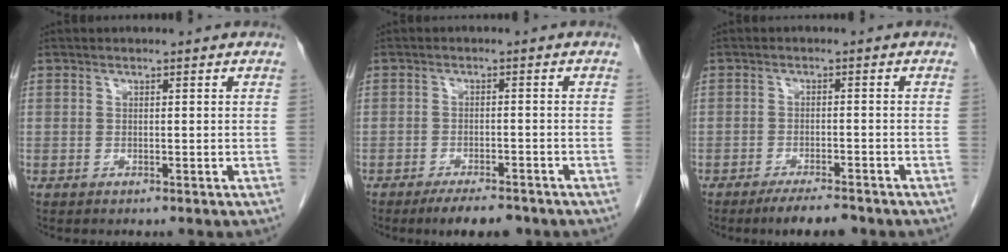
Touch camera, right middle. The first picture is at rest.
{"total": 5.6, "force": [-4.4, 1.5, 3.0], "torque": [-0.047, -0.005, -0.067]}
{"total": 4.9, "force": [-4.0, 0.9, 2.7], "torque": [-0.045, -0.007, -0.064]}